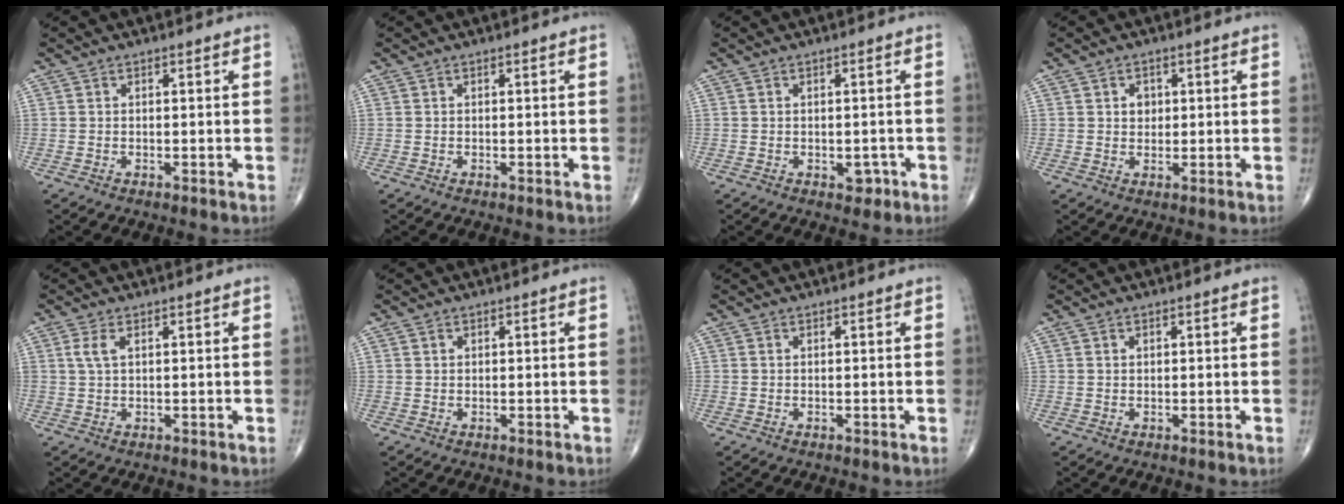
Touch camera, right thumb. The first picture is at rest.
{"total": 0.0}
{"total": 2.2, "force": [-0.9, 1.5, 1.3], "torque": [-0.003, 0.002, -0.008]}
{"total": 2.5, "force": [0.6, 2.1, 1.3], "torque": [-0.007, -0.001, 0.010]}
{"total": 2.6, "force": [0.9, 1.2, 2.1], "torque": [-0.053, 0.008, 0.021]}
{"total": 0.7, "force": [0.3, 0.5, 0.2], "torque": [-0.001, -0.001, 0.006]}
{"total": 0.0}
{"total": 0.6, "force": [0.3, 0.5, 0.3], "torque": [-0.004, -0.001, 0.005]}